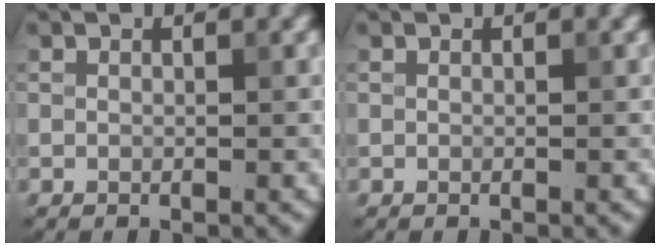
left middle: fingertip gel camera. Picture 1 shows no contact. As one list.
[{"total": 0.0}]